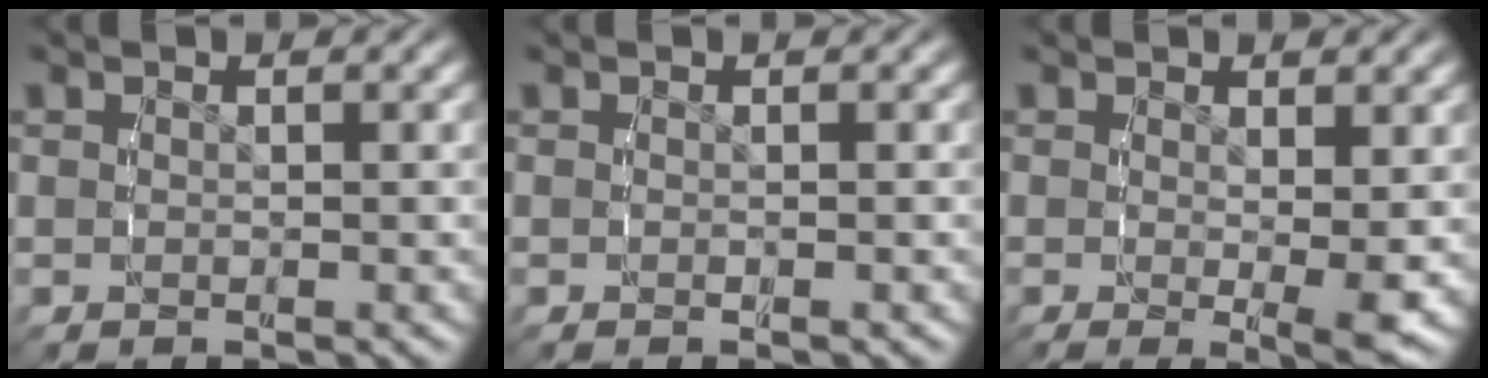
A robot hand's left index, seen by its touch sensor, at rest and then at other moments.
{"total": 0.0}
{"total": 2.3, "force": [0.1, -0.2, 2.2], "torque": [-0.028, -0.011, 0.001]}